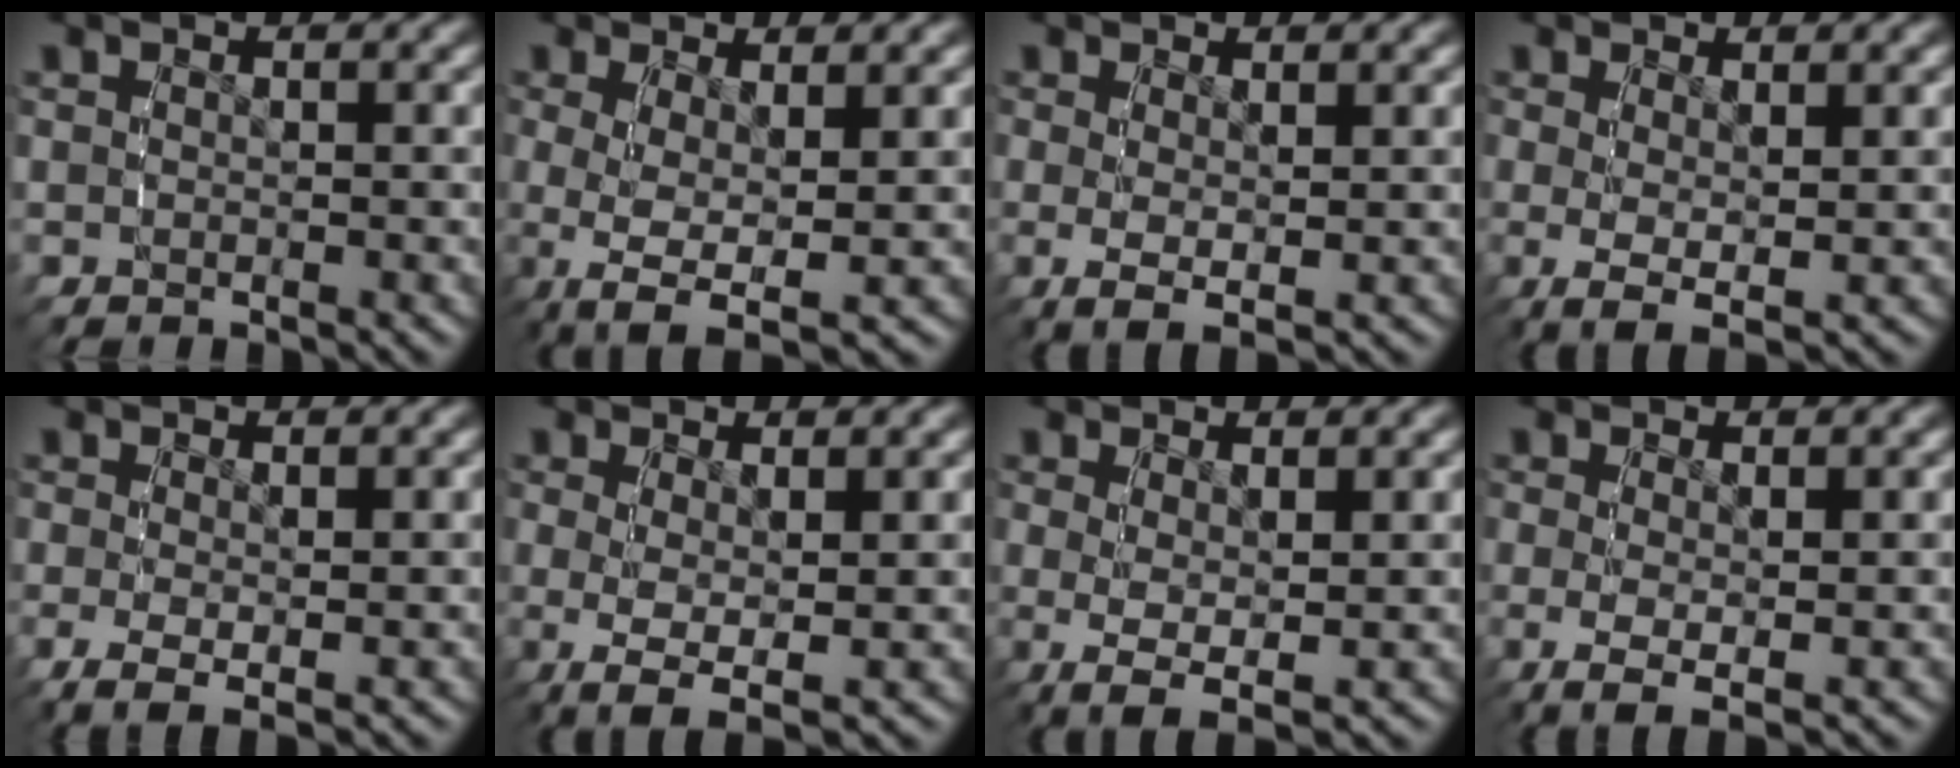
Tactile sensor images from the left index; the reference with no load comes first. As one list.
[{"total": 6.5, "force": [-2.1, 3.5, 5.1], "torque": [-0.126, -0.041, -0.015]}, {"total": 2.8, "force": [-0.1, 1.0, 2.6], "torque": [-0.052, -0.013, 0.005]}, {"total": 3.3, "force": [-0.3, 1.3, 3.0], "torque": [-0.062, -0.018, 0.005]}, {"total": 2.6, "force": [-0.8, 1.0, 2.2], "torque": [-0.052, -0.021, -0.004]}, {"total": 5.0, "force": [-1.4, 2.3, 4.2], "torque": [-0.096, -0.030, -0.006]}, {"total": 4.4, "force": [-0.9, 2.0, 3.8], "torque": [-0.083, -0.025, -0.001]}, {"total": 3.3, "force": [-0.8, 1.3, 2.9], "torque": [-0.066, -0.022, -0.003]}]